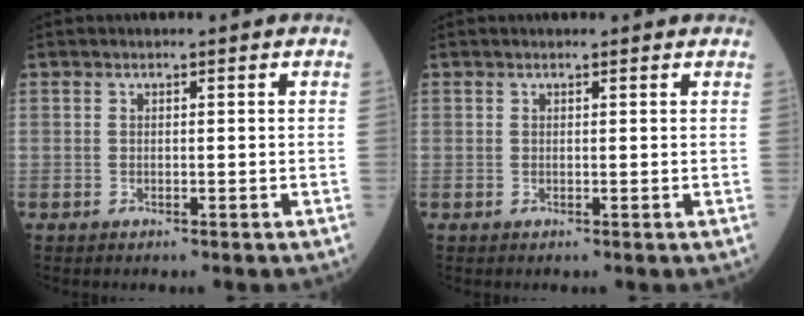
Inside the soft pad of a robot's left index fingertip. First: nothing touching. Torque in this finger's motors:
{"motor_torque": [-0.34, -0.05, -0.17, -0.02]}